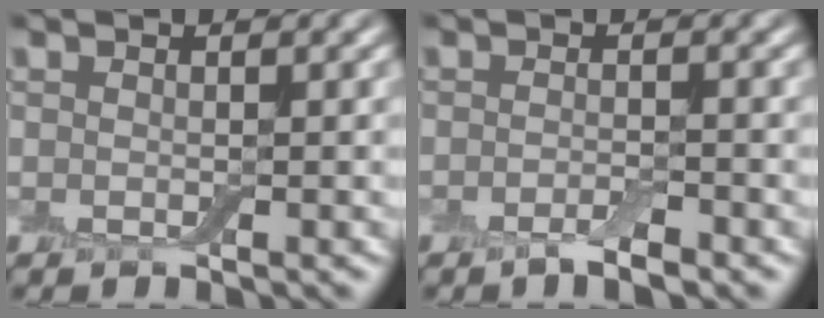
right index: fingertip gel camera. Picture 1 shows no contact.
{"total": 1.8, "force": [-1.2, 0.3, 1.2], "torque": [-0.021, 0.001, -0.024]}